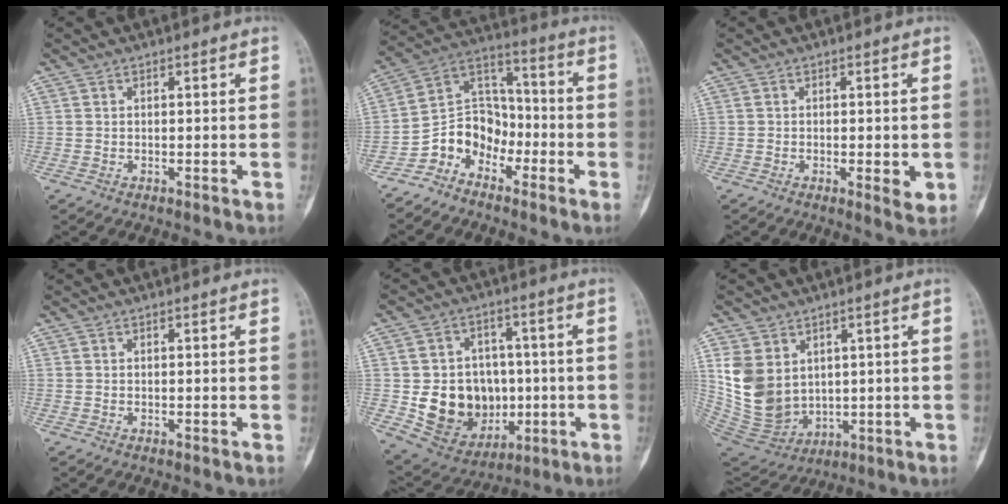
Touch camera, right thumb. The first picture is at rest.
{"total": 10.2, "force": [-6.0, 7.5, 3.3], "torque": [-0.031, 0.081, -0.127]}
{"total": 2.8, "force": [-0.6, 1.0, 2.6], "torque": [-0.036, -0.005, -0.008]}
{"total": 0.0}
{"total": 16.4, "force": [-1.9, 13.4, 9.3], "torque": [-0.104, 0.014, -0.006]}
{"total": 12.4, "force": [3.1, 9.7, 7.1], "torque": [-0.117, -0.020, 0.092]}